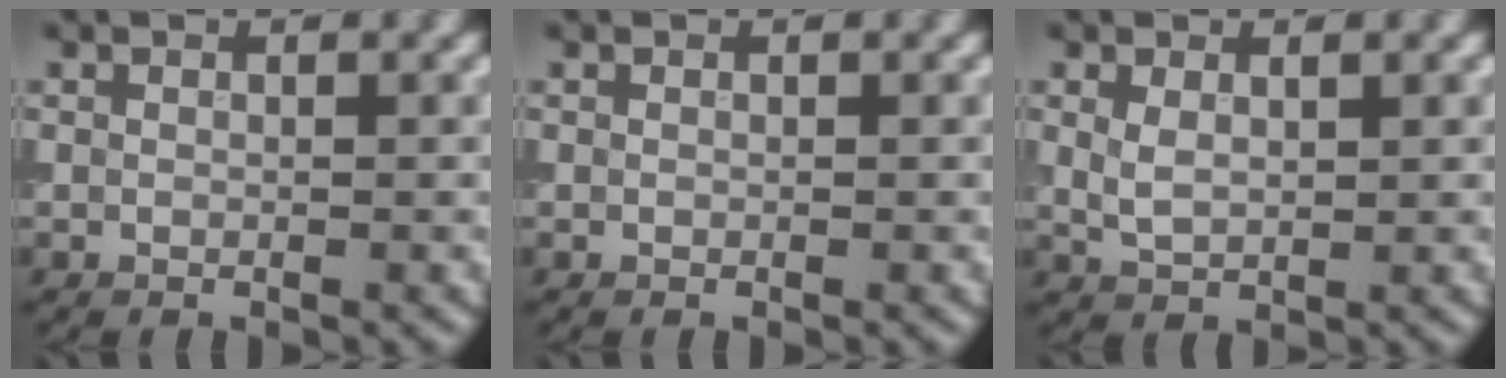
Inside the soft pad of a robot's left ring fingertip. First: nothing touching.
{"total": 0.0}
{"total": 1.8, "force": [0.7, 1.0, 1.4], "torque": [-0.034, -0.002, 0.017]}